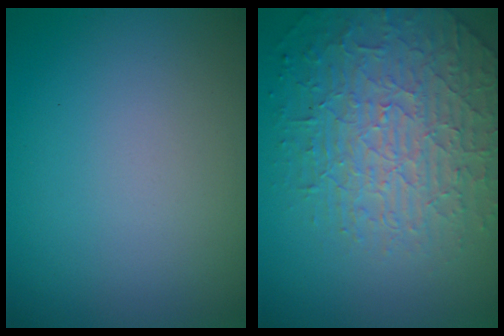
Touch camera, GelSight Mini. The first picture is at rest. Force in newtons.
{"total": 4.4, "press": 4.3, "slide": 1.0}